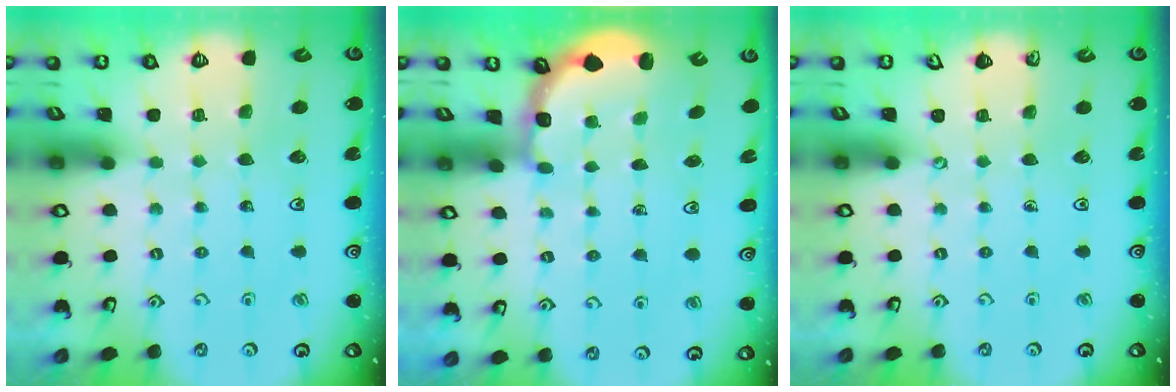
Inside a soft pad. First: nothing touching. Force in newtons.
{"total": 3.0, "press": 2.6, "slide": 1.5}
{"total": 0.0}